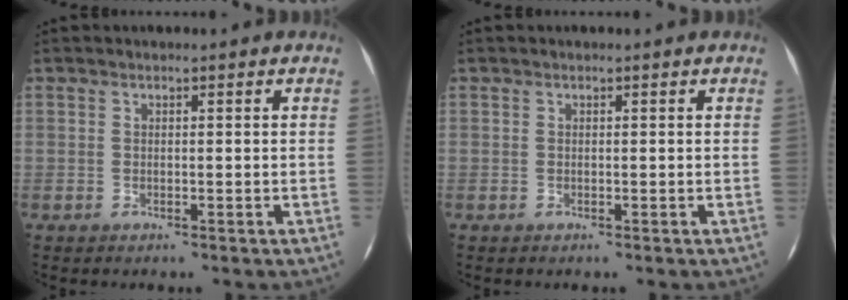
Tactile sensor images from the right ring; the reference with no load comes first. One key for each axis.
{"total": 0.0}